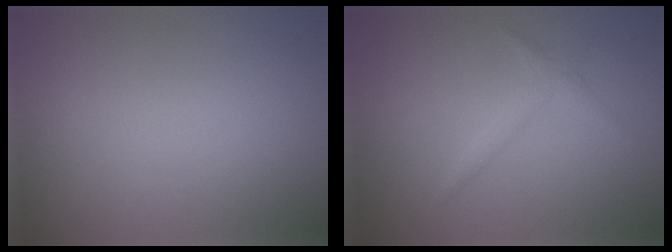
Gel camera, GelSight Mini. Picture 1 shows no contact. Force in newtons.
{"total": 1.3, "press": 1.3, "slide": 0.0}